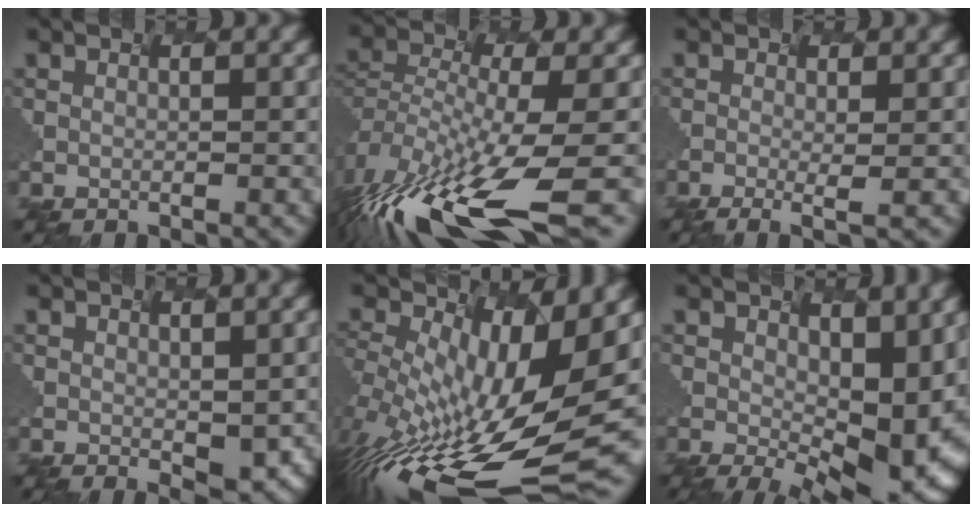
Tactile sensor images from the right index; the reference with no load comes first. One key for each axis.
{"total": 12.2, "fx": -8.5, "fy": 2.4, "fz": 8.3, "tx": -0.215, "ty": -0.035, "tz": -0.107}
{"total": 2.0, "fx": -1.2, "fy": -0.5, "fz": 1.4, "tx": -0.034, "ty": -0.008, "tz": 0.007}
{"total": 1.8, "fx": -0.7, "fy": -0.2, "fz": 1.7, "tx": -0.038, "ty": -0.013, "tz": 0.026}
{"total": 12.3, "fx": -2.4, "fy": 3.5, "fz": 11.6, "tx": -0.248, "ty": -0.042, "tz": 0.014}
{"total": 7.8, "fx": 0.4, "fy": 2.8, "fz": 7.3, "tx": -0.122, "ty": -0.024, "tz": 0.046}